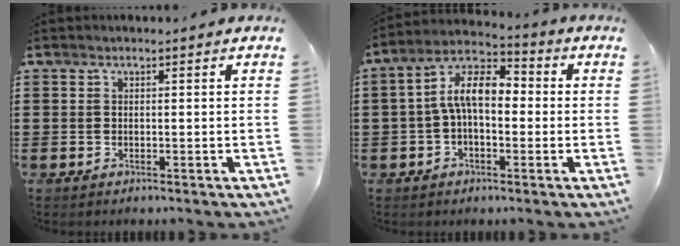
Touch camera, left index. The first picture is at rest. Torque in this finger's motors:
{"motor_torque": [1.30, -0.26, 0.44, 0.21]}